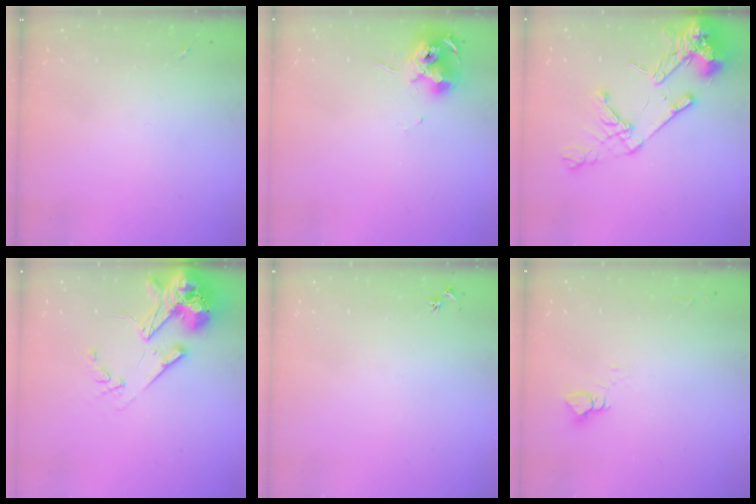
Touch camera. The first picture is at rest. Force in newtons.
{"total": 12.0, "press": 11.9, "slide": 1.3}
{"total": 19.4, "press": 19.2, "slide": 2.7}
{"total": 18.0, "press": 17.8, "slide": 2.8}
{"total": 2.5, "press": 2.5, "slide": 0.3}
{"total": 4.3, "press": 4.3, "slide": 0.4}